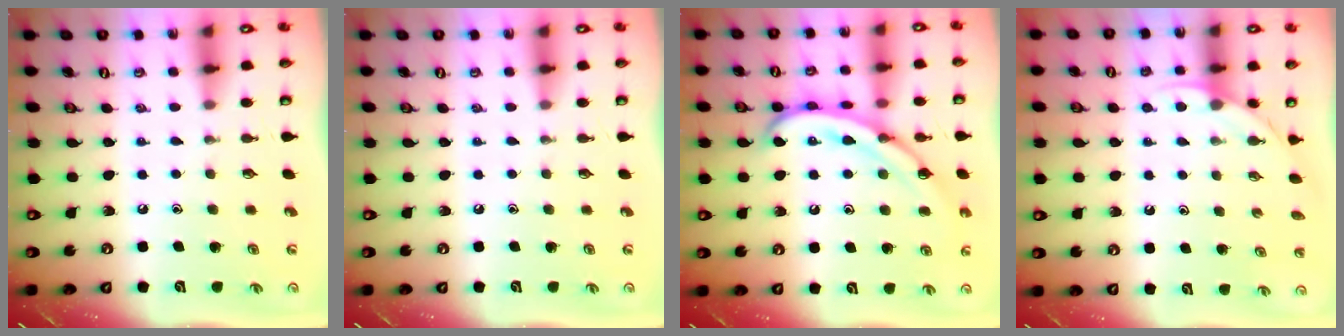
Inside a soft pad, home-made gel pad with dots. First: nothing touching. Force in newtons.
{"total": 0.0}
{"total": 15.7, "press": 15.7, "slide": 0.7}
{"total": 3.4, "press": 3.4, "slide": 0.2}